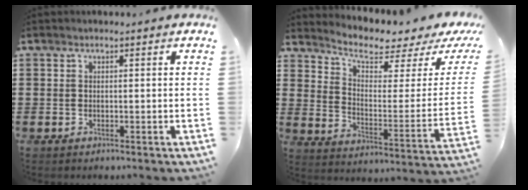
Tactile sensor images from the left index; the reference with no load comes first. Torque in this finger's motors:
{"motor_torque": [1.57, -0.57, 0.15, 0.07]}